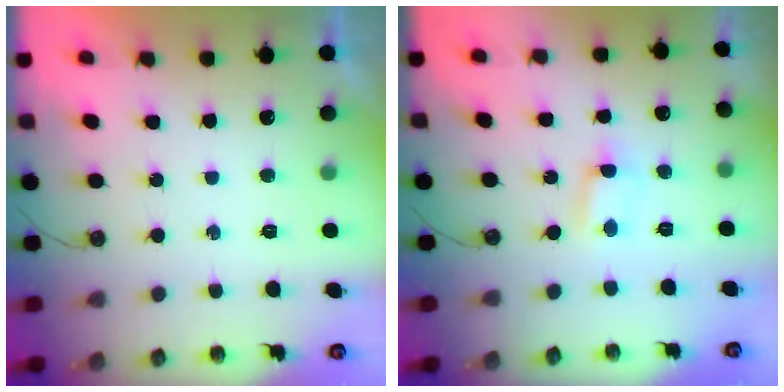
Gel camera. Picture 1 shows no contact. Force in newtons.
{"total": 5.0, "press": 0.9, "slide": 4.9}